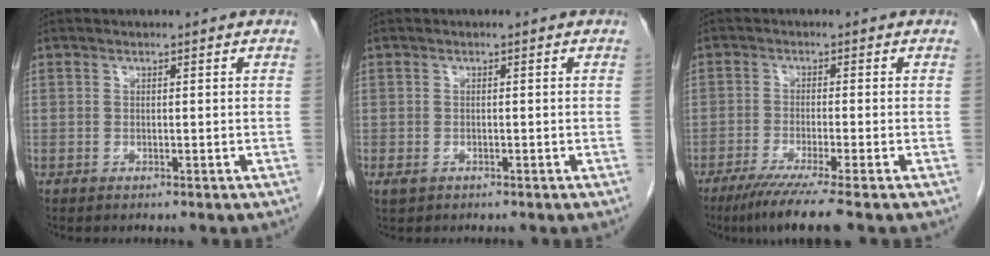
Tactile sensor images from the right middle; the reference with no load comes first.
{"total": 1.2, "force": [-0.6, 0.8, 0.6], "torque": [-0.014, 0.001, -0.004]}
{"total": 7.2, "force": [-5.3, -1.1, 4.6], "torque": [-0.074, -0.022, -0.092]}